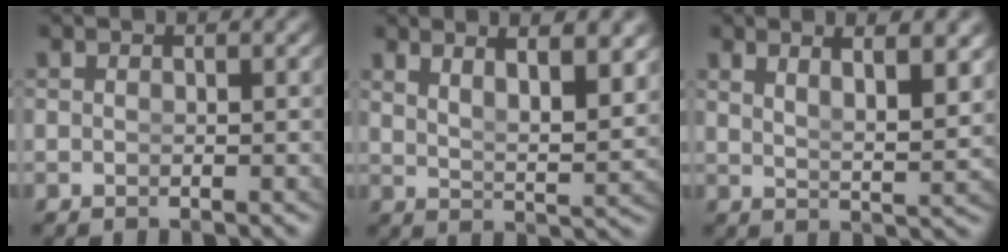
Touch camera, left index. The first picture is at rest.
{"total": 6.0, "force": [3.5, 1.8, 4.5], "torque": [-0.060, -0.003, 0.059]}
{"total": 4.7, "force": [2.8, 0.8, 3.6], "torque": [-0.051, -0.006, 0.053]}